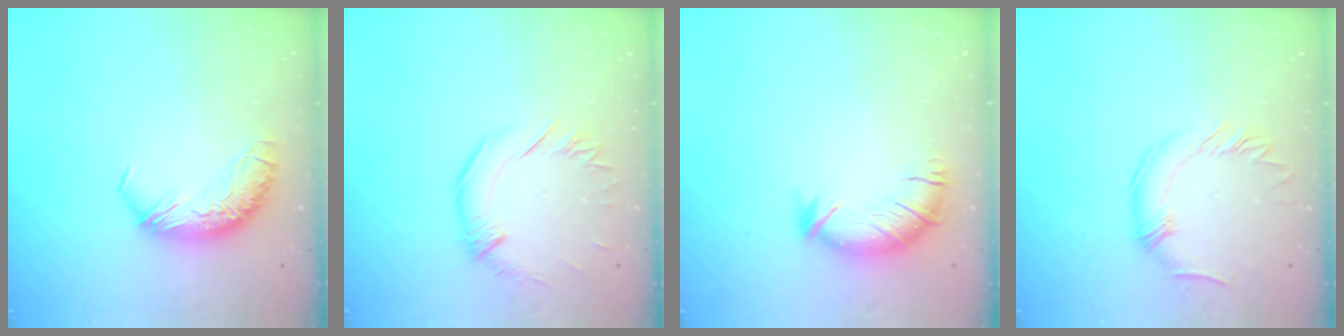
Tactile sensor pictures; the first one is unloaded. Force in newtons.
{"total": 0.8, "press": 0.7, "slide": 0.4}
{"total": 2.9, "press": 2.0, "slide": 2.2}
{"total": 0.0}